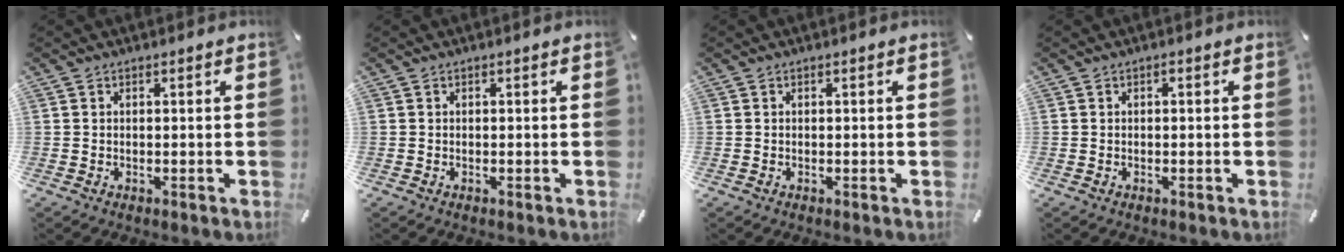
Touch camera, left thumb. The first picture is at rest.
{"total": 0.0}
{"total": 0.0}
{"total": 0.0}